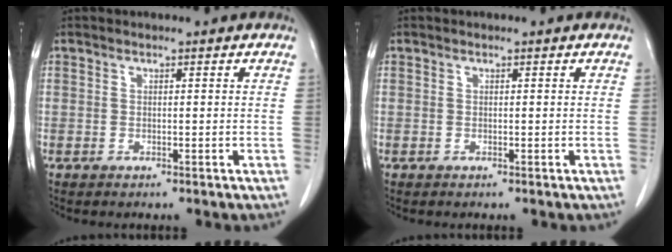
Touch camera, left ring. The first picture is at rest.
{"total": 0.0}